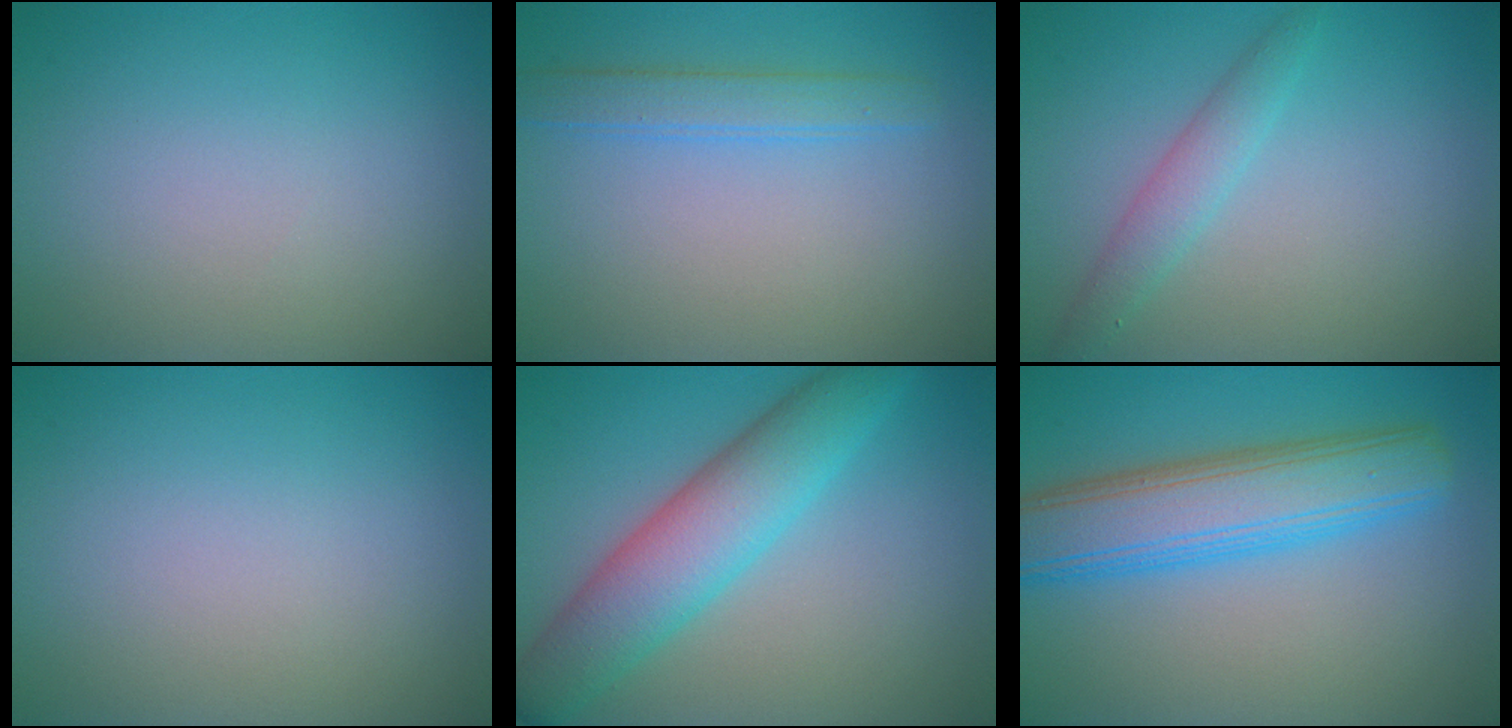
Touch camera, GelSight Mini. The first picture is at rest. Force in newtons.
{"total": 2.3, "press": 2.3, "slide": 0.2}
{"total": 2.2, "press": 2.2, "slide": 0.1}
{"total": 0.0}
{"total": 6.8, "press": 6.8, "slide": 0.2}
{"total": 7.5, "press": 7.5, "slide": 0.2}